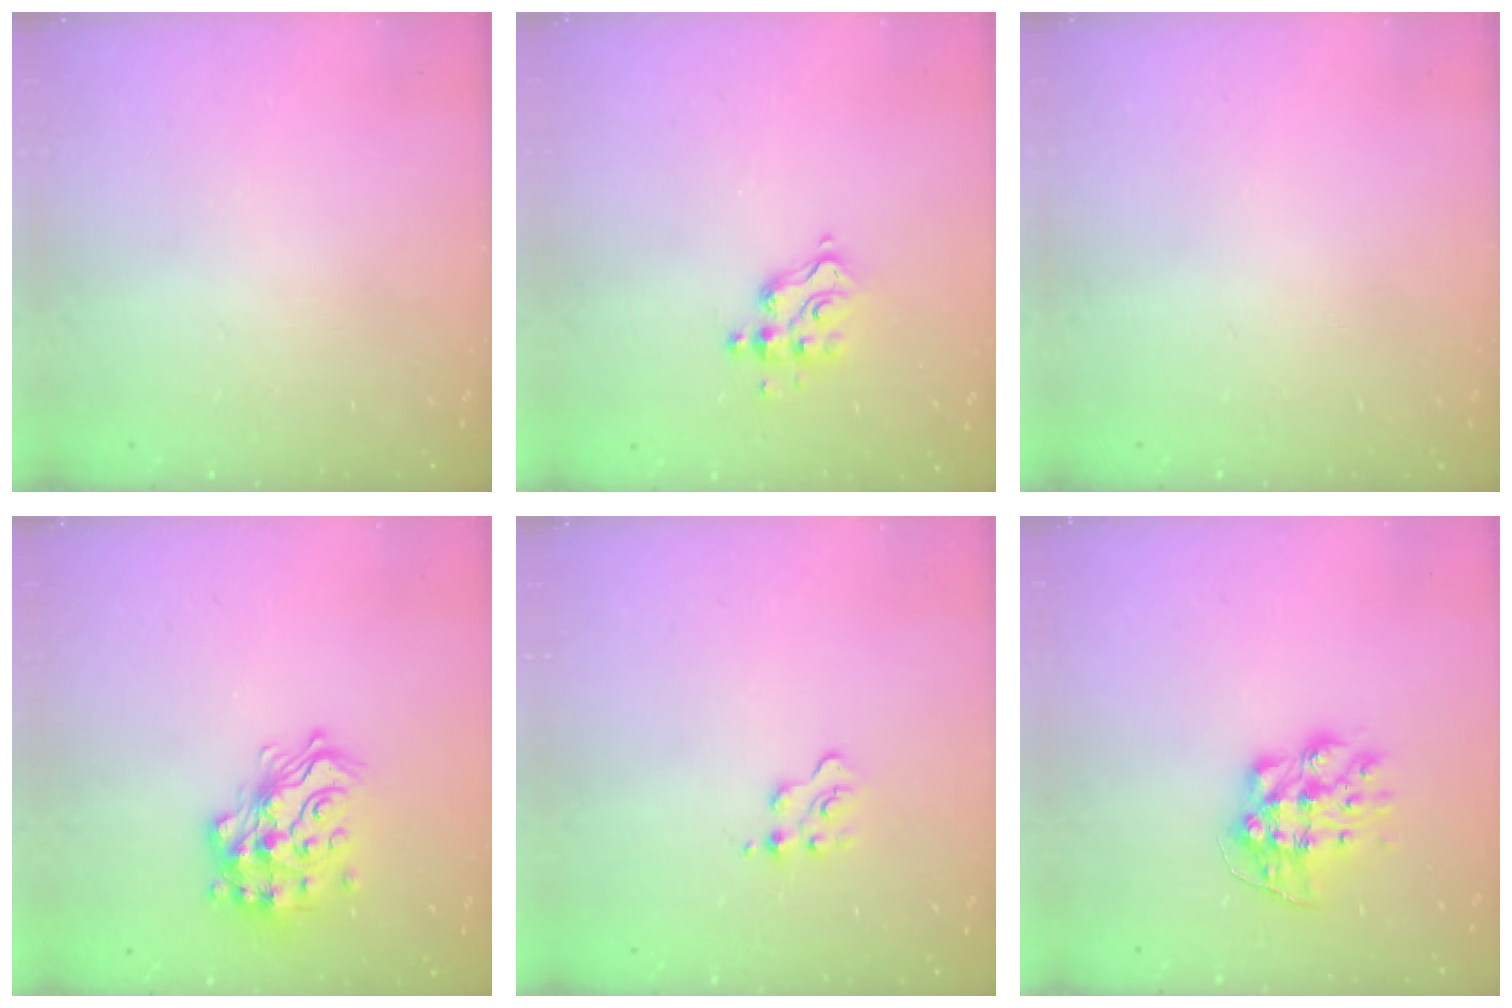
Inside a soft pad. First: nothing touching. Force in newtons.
{"total": 7.2, "press": 7.2, "slide": 0.2}
{"total": 0.0}
{"total": 19.1, "press": 19.0, "slide": 1.1}
{"total": 3.0, "press": 3.0, "slide": 0.4}
{"total": 11.1, "press": 11.1, "slide": 0.8}